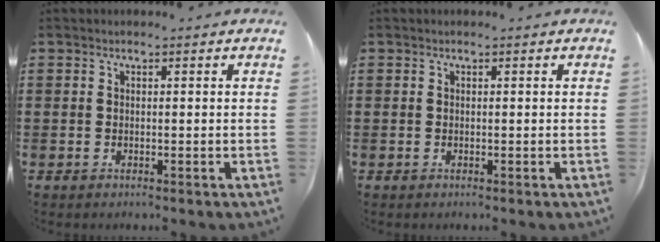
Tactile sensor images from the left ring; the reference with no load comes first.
{"total": 0.0}